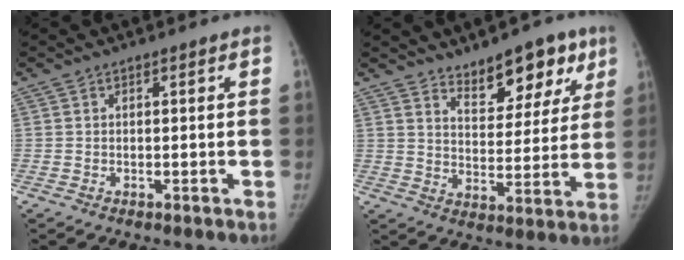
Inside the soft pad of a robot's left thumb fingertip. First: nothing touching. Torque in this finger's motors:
{"motor_torque": [0.10, 0.17, 0.25, 0.10, -0.04]}